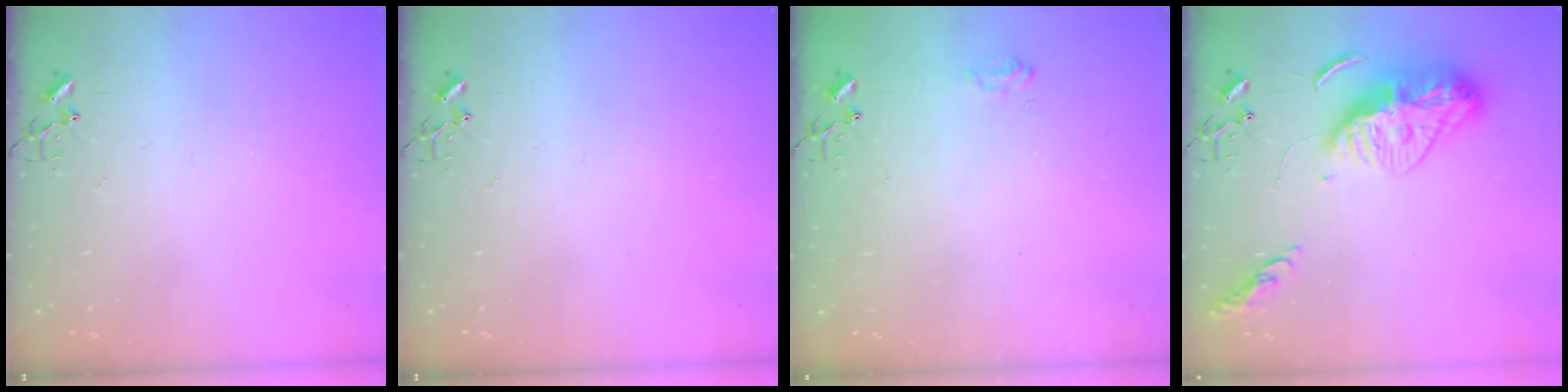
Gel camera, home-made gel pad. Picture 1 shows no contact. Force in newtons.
{"total": 0.0}
{"total": 6.9, "press": 6.9, "slide": 0.7}
{"total": 15.2, "press": 15.2, "slide": 1.3}